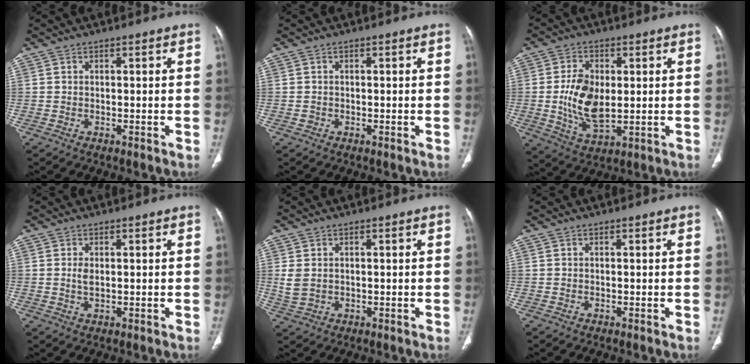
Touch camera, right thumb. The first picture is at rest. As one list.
[{"total": 0.6, "force": [-0.2, 0.6, 0.1], "torque": [0.000, 0.006, -0.003]}, {"total": 10.5, "force": [0.2, 6.1, 8.6], "torque": [-0.156, -0.010, 0.012]}, {"total": 2.0, "force": [0.3, 1.0, 1.7], "torque": [-0.037, -0.004, 0.007]}, {"total": 3.3, "force": [0.5, 2.4, 2.2], "torque": [-0.054, 0.002, 0.017]}, {"total": 0.0}]